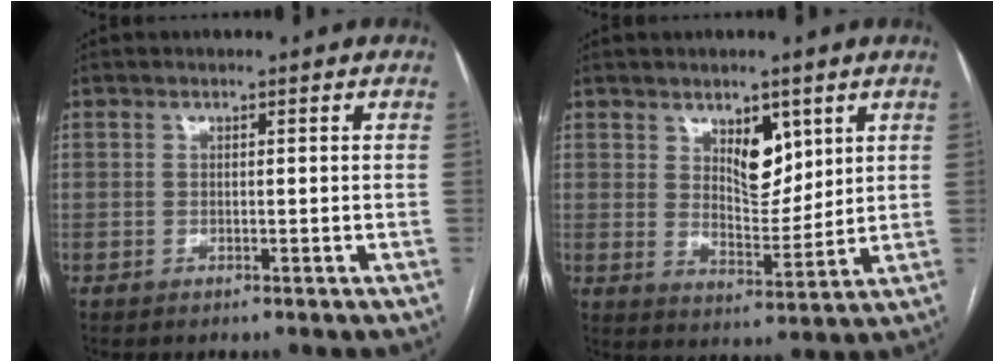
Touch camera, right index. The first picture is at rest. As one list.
[{"total": 6.9, "force": [3.5, 3.3, 4.9], "torque": [-0.081, -0.006, 0.064]}]